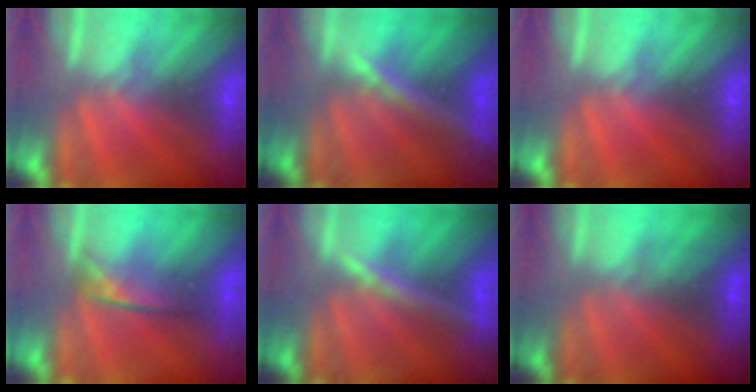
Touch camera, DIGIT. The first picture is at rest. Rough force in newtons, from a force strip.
{"total": 2.4}
{"total": 0.0}
{"total": 2.1}
{"total": 2.4}
{"total": 4.8}